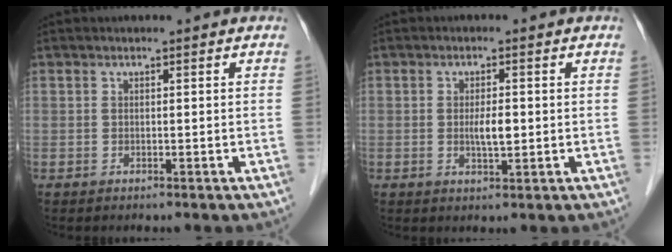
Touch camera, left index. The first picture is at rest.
{"total": 2.9, "force": [-0.2, 0.8, 2.8], "torque": [-0.052, -0.001, -0.001]}